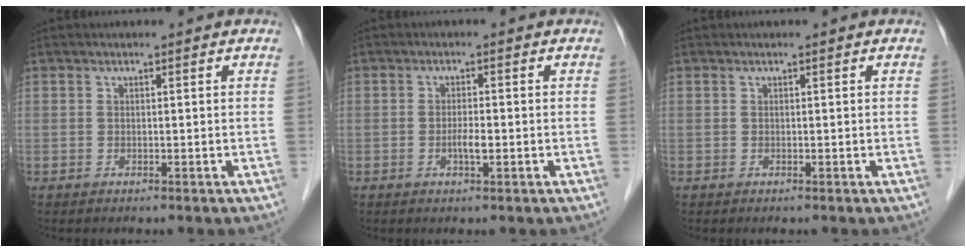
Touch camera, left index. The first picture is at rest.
{"total": 2.2, "force": [-0.7, 0.4, 2.1], "torque": [-0.040, 0.001, -0.012]}
{"total": 0.0}